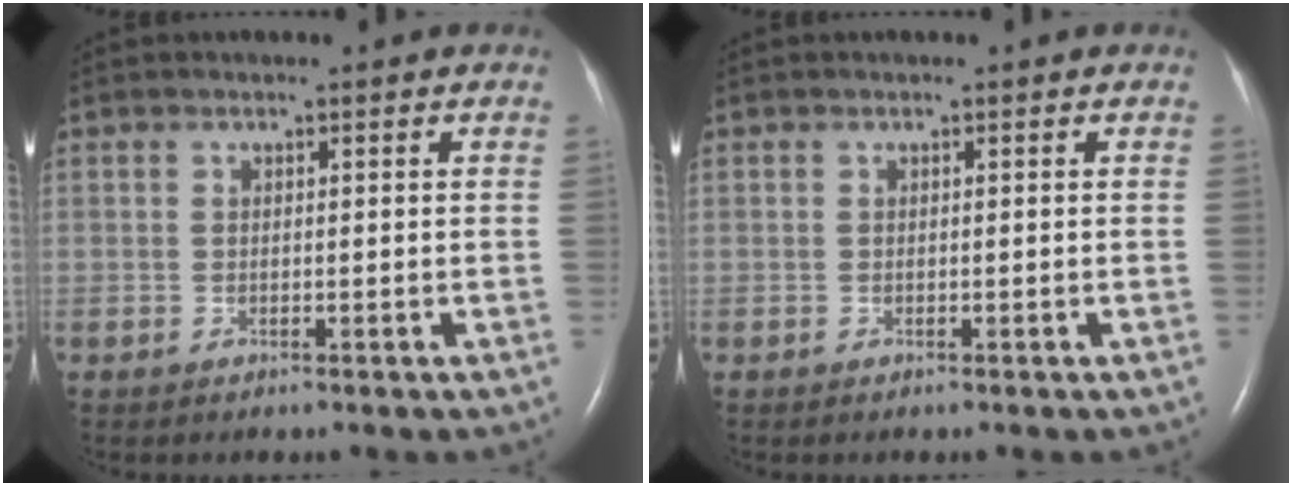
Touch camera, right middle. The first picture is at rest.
{"total": 0.0}